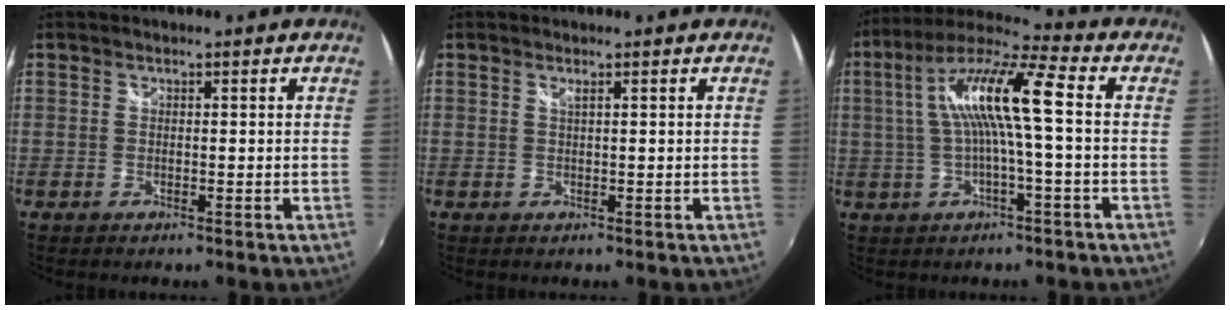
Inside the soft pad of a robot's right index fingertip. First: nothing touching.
{"total": 0.7, "force": [0.4, -0.2, 0.5], "torque": [-0.009, 0.000, 0.006]}
{"total": 12.6, "force": [0.9, 1.0, 12.6], "torque": [-0.244, 0.022, 0.015]}